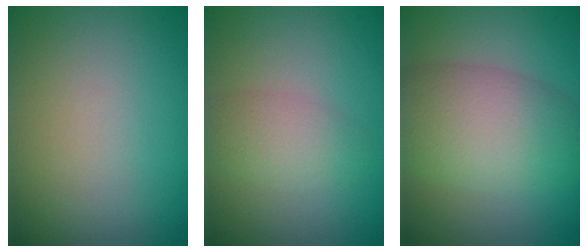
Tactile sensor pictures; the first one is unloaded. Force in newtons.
{"total": 2.5, "press": 2.4, "slide": 0.2}
{"total": 6.9, "press": 6.9, "slide": 0.0}